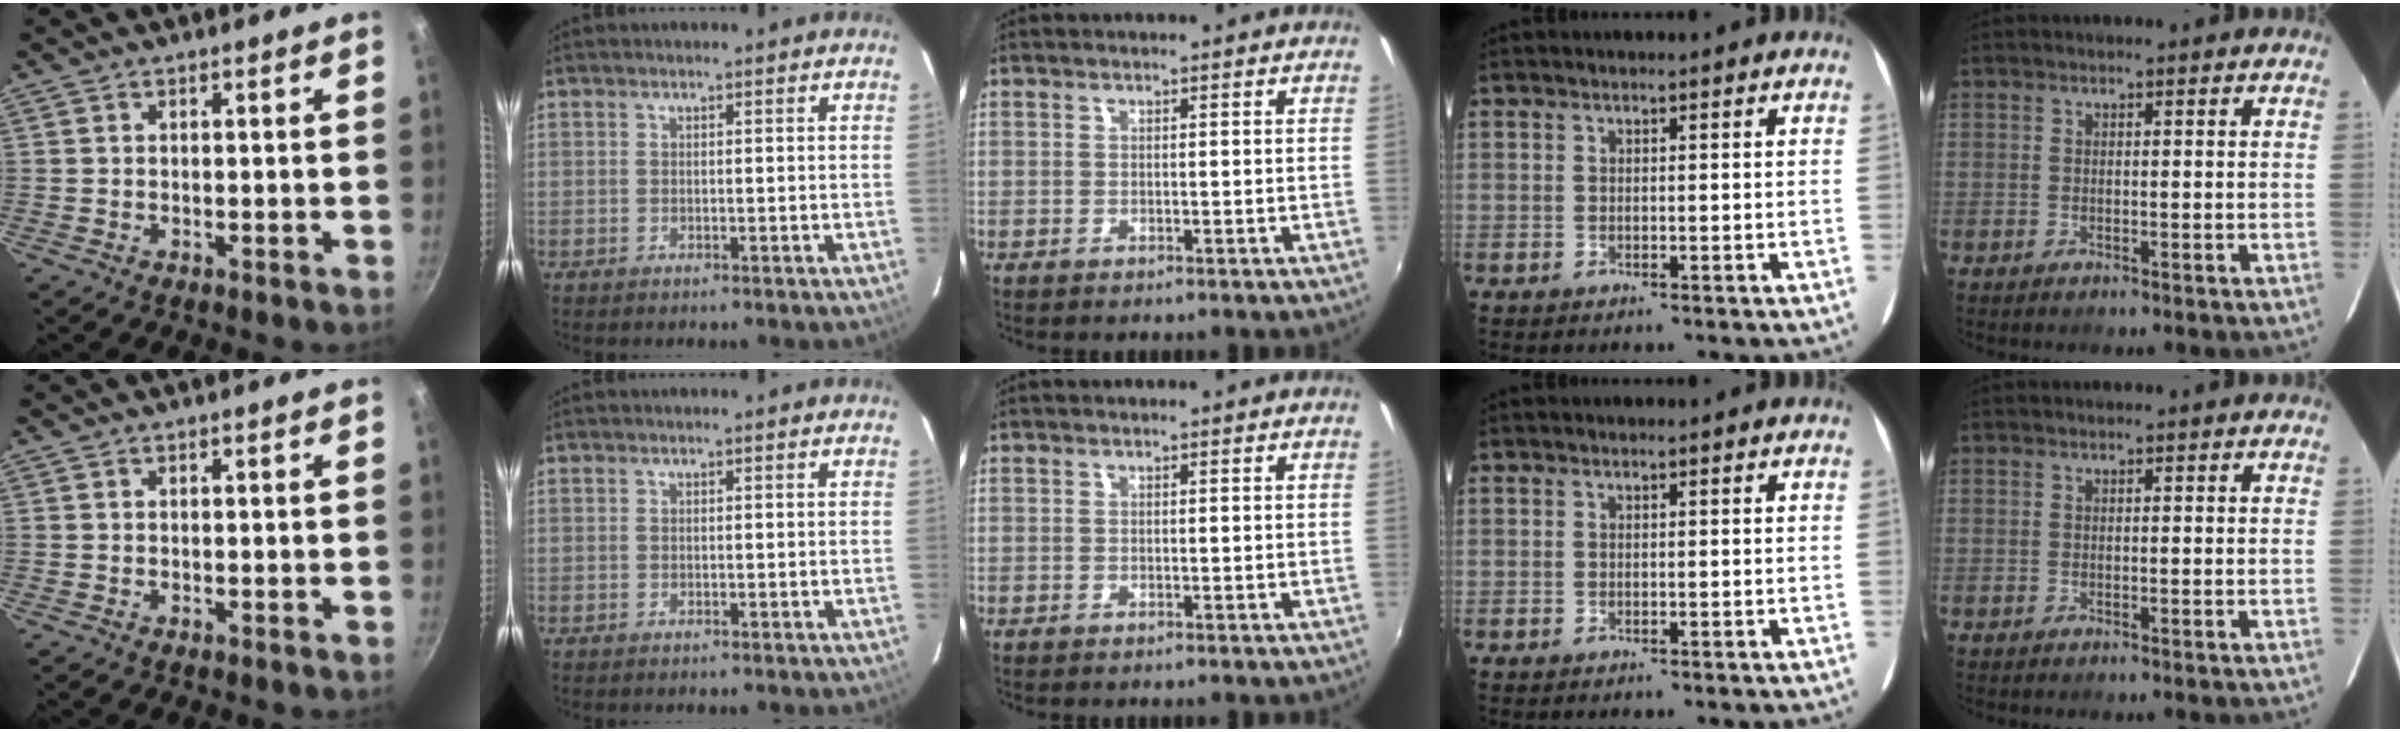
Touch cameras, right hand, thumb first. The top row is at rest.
{}